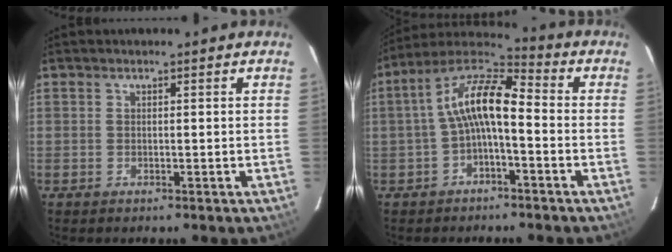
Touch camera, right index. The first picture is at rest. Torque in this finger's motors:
{"motor_torque": [1.16, -0.63, 0.56, 0.21]}